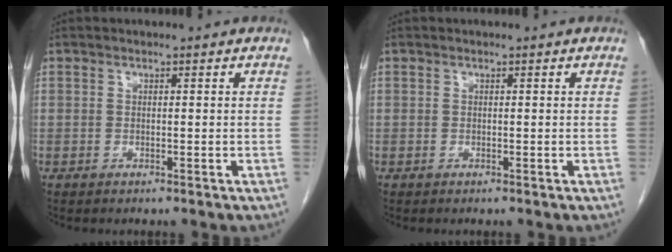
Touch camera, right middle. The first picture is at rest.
{"total": 0.0}